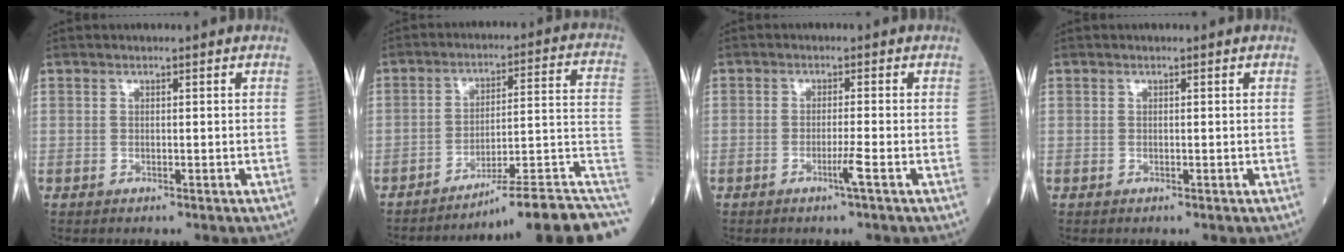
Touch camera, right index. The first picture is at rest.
{"total": 16.1, "force": [-13.8, -1.5, 8.2], "torque": [-0.047, 0.038, -0.195]}
{"total": 2.2, "force": [-1.1, -0.7, 1.8], "torque": [-0.034, -0.004, -0.024]}
{"total": 0.0}